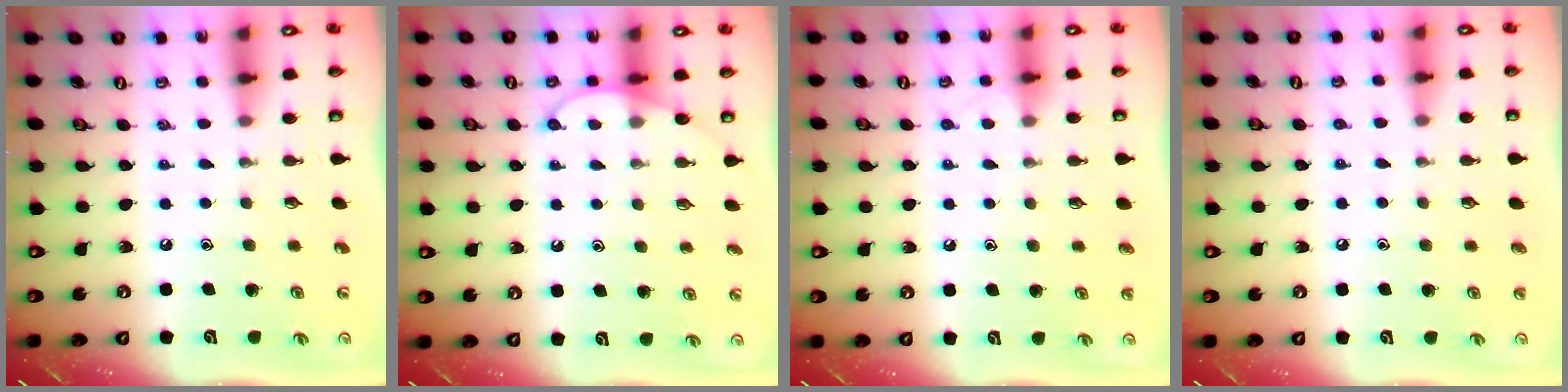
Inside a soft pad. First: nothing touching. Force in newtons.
{"total": 6.5, "press": 6.5, "slide": 0.5}
{"total": 2.6, "press": 2.5, "slide": 0.3}
{"total": 3.5, "press": 3.5, "slide": 0.3}